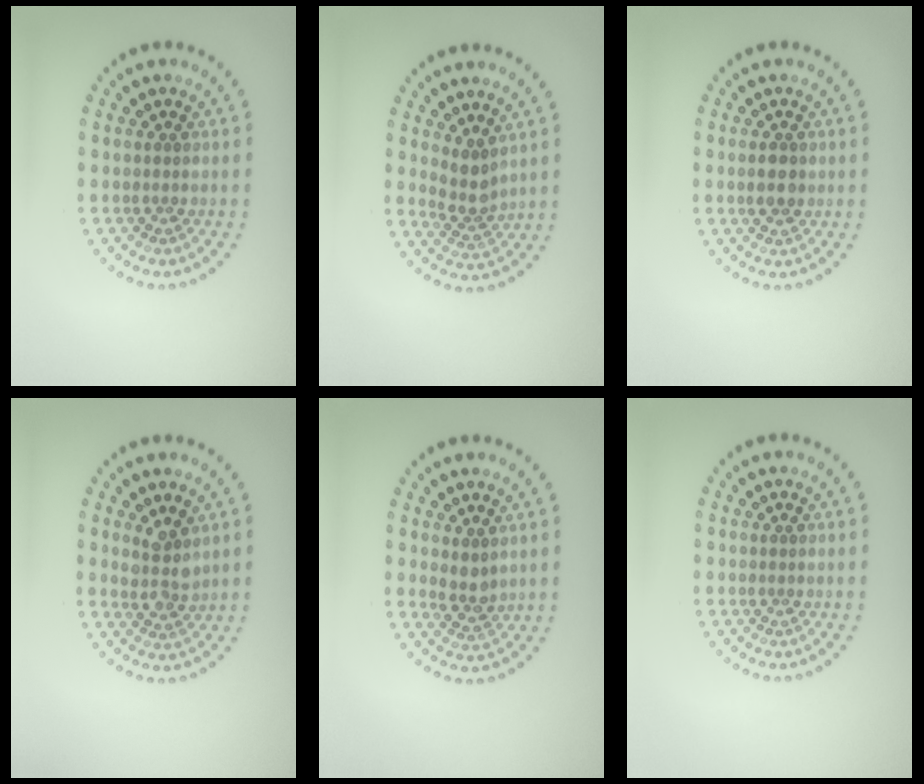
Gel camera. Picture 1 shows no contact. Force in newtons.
{"total": 2.3, "press": 1.9, "slide": 1.4}
{"total": 1.8, "press": 1.8, "slide": 0.2}
{"total": 2.4, "press": 2.1, "slide": 1.2}
{"total": 1.9, "press": 1.8, "slide": 0.7}
{"total": 0.0}